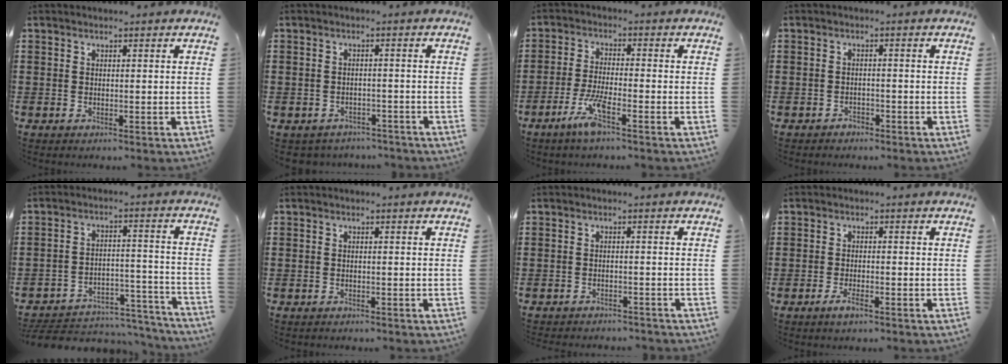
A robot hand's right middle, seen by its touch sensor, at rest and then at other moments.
{"total": 2.1, "force": [-2.0, 0.5, -0.2], "torque": [-0.005, -0.001, -0.046]}
{"total": 5.7, "force": [-3.3, 0.8, 4.6], "torque": [-0.101, -0.010, -0.062]}
{"total": 1.4, "force": [-1.3, 0.4, 0.0], "torque": [-0.006, 0.002, -0.030]}
{"total": 5.2, "force": [-4.9, 1.4, 1.3], "torque": [-0.027, 0.007, -0.099]}
{"total": 0.6, "force": [-0.6, 0.1, 0.0], "torque": [-0.001, 0.000, -0.012]}
{"total": 1.8, "force": [-1.8, 0.1, 0.0], "torque": [-0.007, 0.000, -0.038]}
{"total": 2.2, "force": [-1.4, 0.6, 1.6], "torque": [-0.036, -0.002, -0.028]}